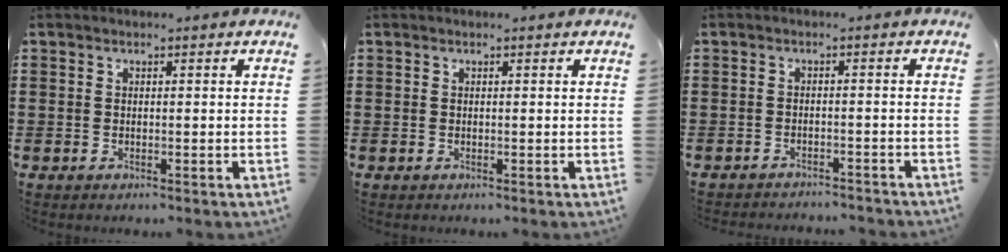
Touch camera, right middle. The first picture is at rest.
{"total": 0.0}
{"total": 1.9, "force": [-1.9, 0.0, 0.0], "torque": [-0.006, 0.000, -0.041]}